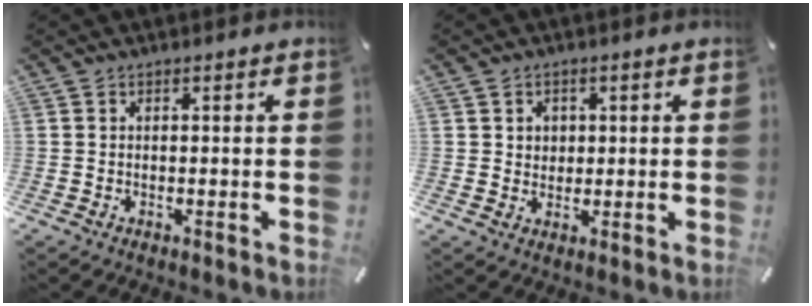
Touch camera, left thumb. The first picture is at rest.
{"total": 2.7, "force": [0.7, 2.6, 0.3], "torque": [0.003, 0.000, 0.006]}